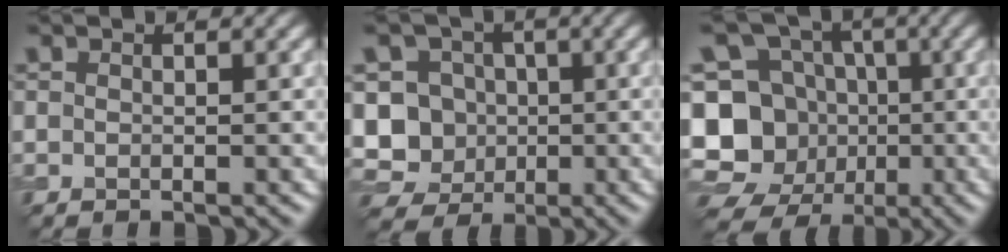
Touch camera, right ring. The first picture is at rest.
{"total": 9.0, "force": [-0.8, 8.5, 2.9], "torque": [-0.061, 0.014, -0.046]}
{"total": 13.3, "force": [-3.3, 12.1, 4.6], "torque": [-0.116, 0.006, -0.066]}